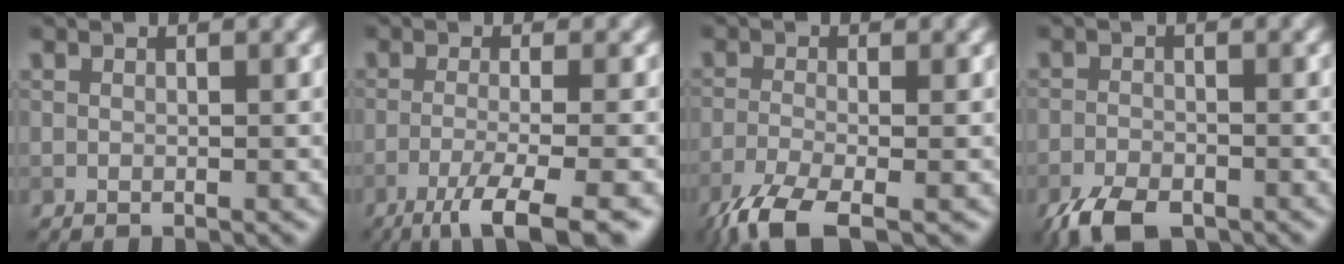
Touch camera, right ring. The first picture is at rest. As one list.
[{"total": 6.1, "force": [-3.4, 1.2, 4.9], "torque": [-0.071, -0.001, -0.068]}, {"total": 5.3, "force": [-3.6, 1.3, 3.6], "torque": [-0.073, -0.013, -0.083]}, {"total": 4.4, "force": [-3.3, 1.8, 2.3], "torque": [-0.038, -0.006, -0.066]}]